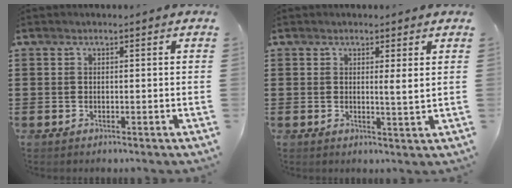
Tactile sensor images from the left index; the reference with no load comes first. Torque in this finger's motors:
{"motor_torque": [0.15, 0.15, 0.01, 0.01]}